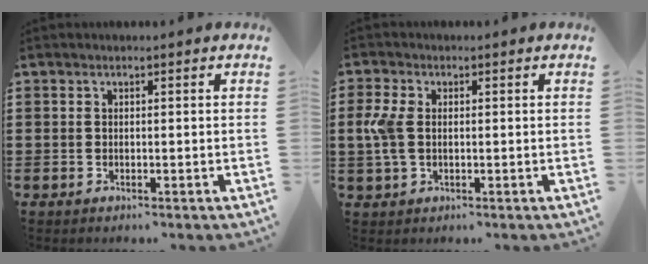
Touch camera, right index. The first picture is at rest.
{"total": 4.9, "force": [0.0, 2.8, 4.0], "torque": [-0.117, -0.004, -0.011]}